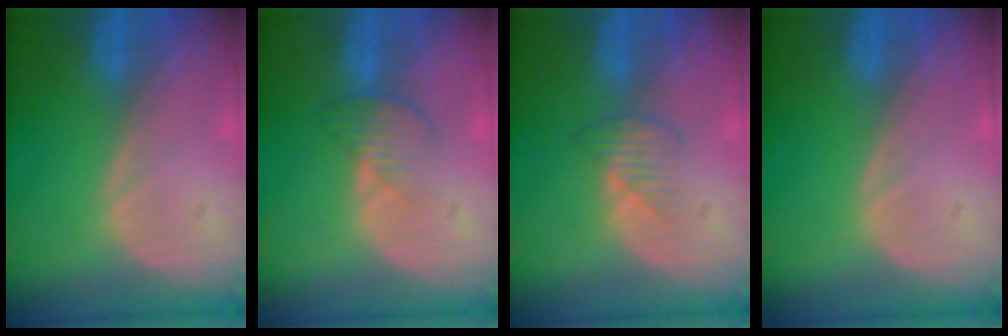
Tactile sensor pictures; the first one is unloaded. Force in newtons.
{"total": 4.0, "press": 3.4, "slide": 2.1}
{"total": 2.7, "press": 2.6, "slide": 0.6}
{"total": 0.0}